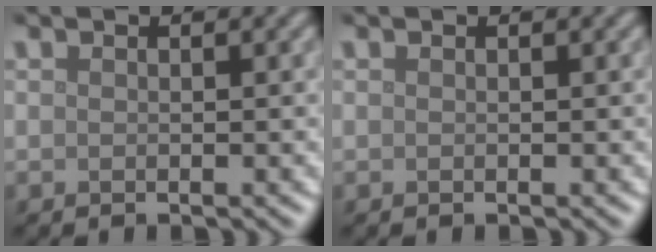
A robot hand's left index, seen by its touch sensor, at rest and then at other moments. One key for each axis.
{"total": 0.0}